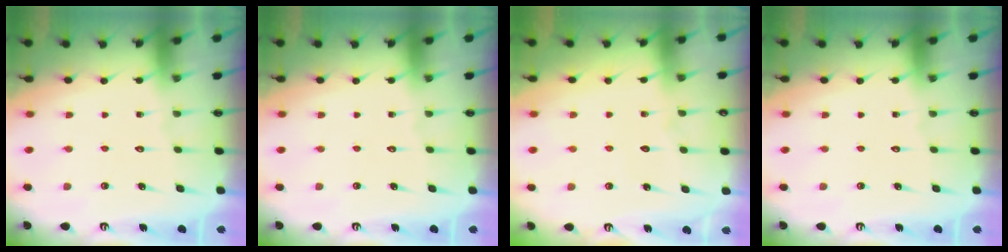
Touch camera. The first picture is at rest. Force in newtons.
{"total": 0.0}
{"total": 3.2, "press": 3.2, "slide": 0.3}
{"total": 0.0}